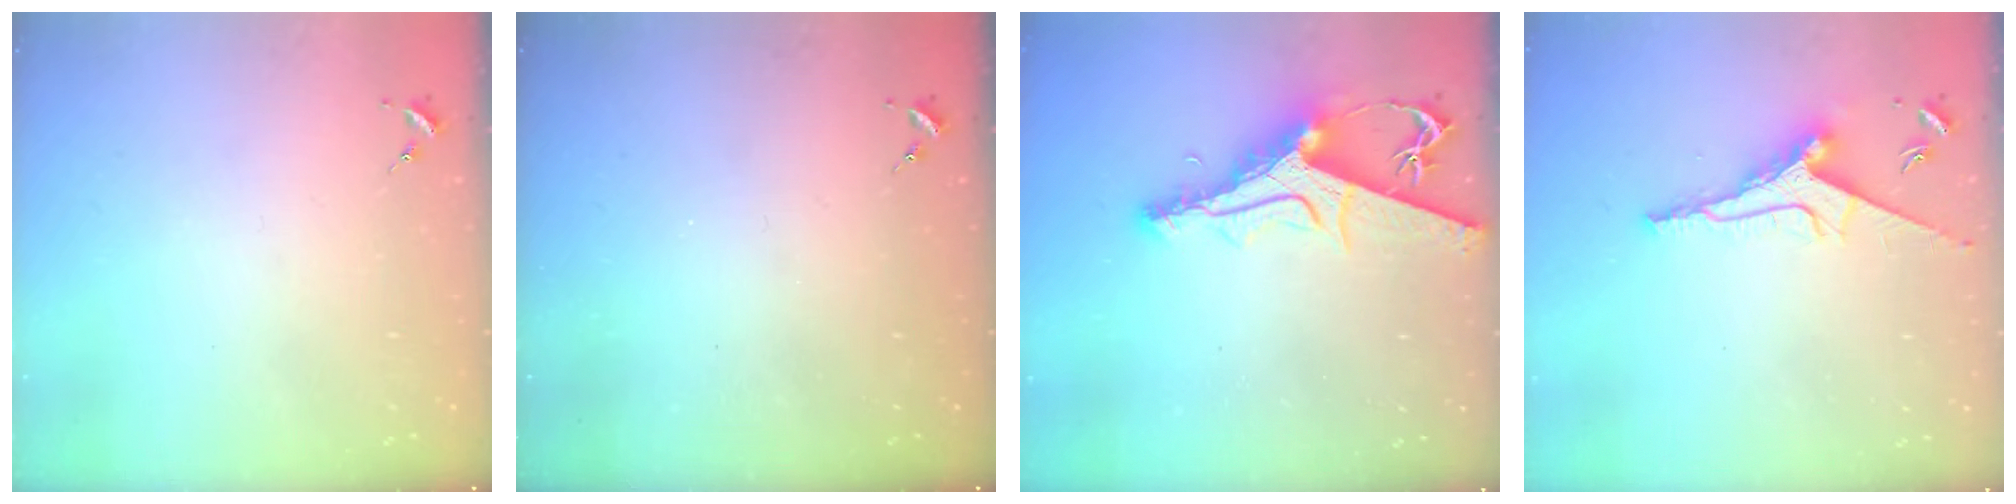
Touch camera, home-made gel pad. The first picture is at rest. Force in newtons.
{"total": 0.0}
{"total": 12.9, "press": 12.8, "slide": 1.2}
{"total": 9.9, "press": 9.9, "slide": 0.4}